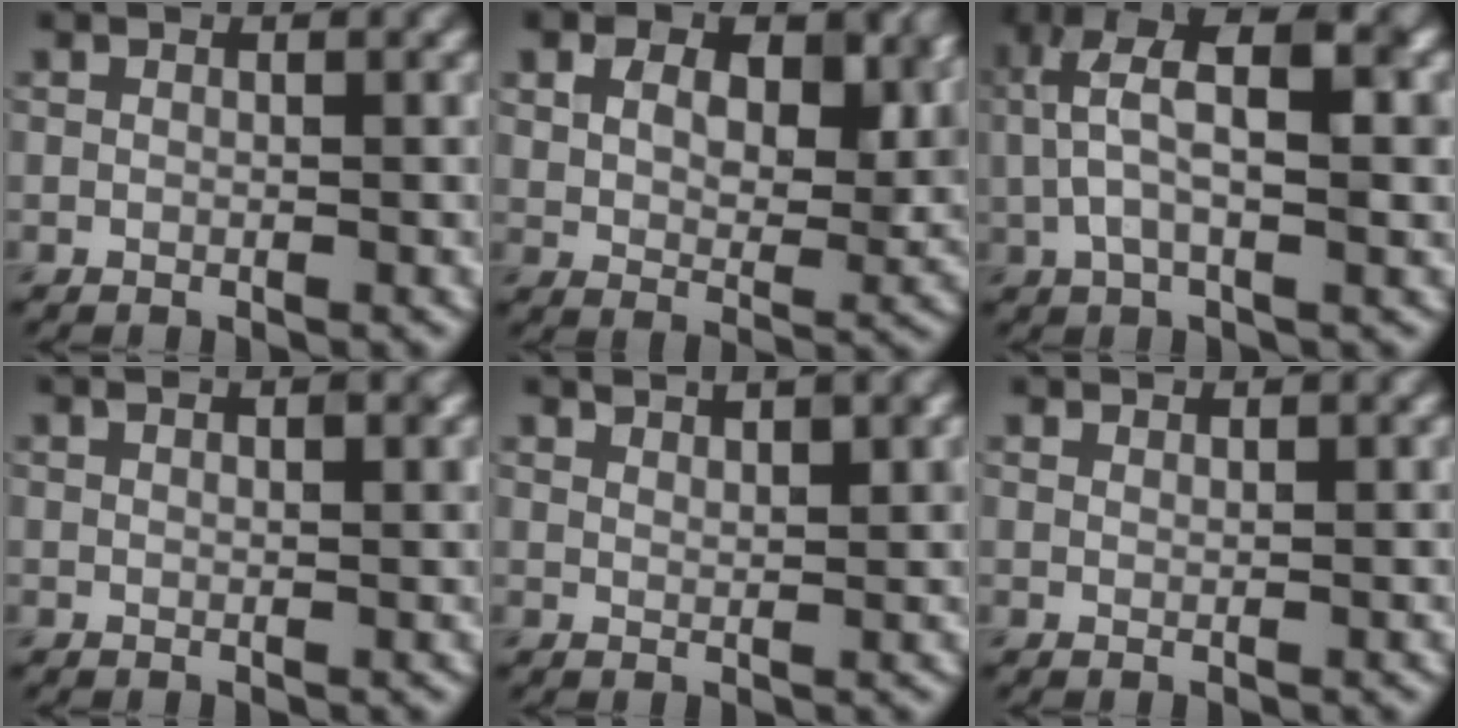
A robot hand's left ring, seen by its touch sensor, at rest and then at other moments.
{"total": 7.9, "force": [3.4, 5.1, 5.0], "torque": [-0.081, 0.003, 0.041]}
{"total": 7.2, "force": [1.7, 3.0, 6.3], "torque": [-0.124, 0.012, 0.026]}
{"total": 1.9, "force": [1.1, 0.6, 1.4], "torque": [-0.010, 0.002, 0.015]}
{"total": 2.6, "force": [2.1, 0.6, 1.4], "torque": [-0.007, 0.005, 0.026]}
{"total": 1.3, "force": [1.3, 0.1, 0.3], "torque": [-0.004, -0.002, 0.017]}